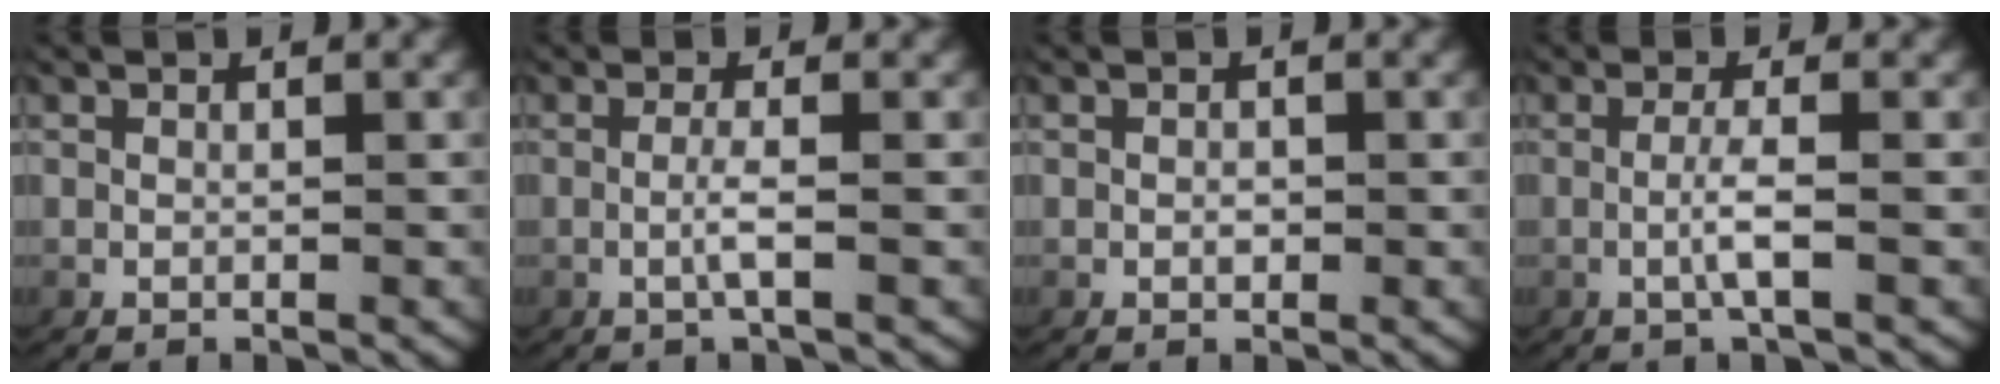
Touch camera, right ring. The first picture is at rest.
{"total": 1.7, "force": [-0.4, -0.1, 1.7], "torque": [-0.042, -0.005, -0.007]}
{"total": 0.6, "force": [-0.2, 0.4, 0.4], "torque": [-0.016, -0.006, -0.001]}
{"total": 2.2, "force": [-0.4, -0.1, 2.2], "torque": [-0.050, -0.004, -0.007]}